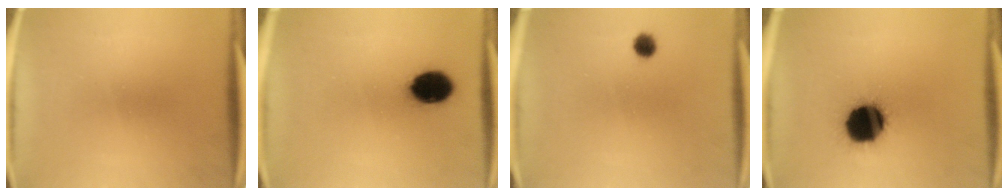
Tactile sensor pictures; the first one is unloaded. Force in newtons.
{"total": 10.0}
{"total": 2.4}
{"total": 18.0}